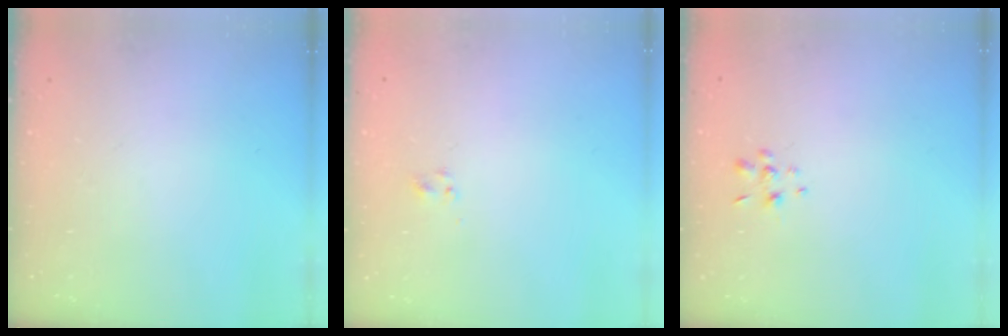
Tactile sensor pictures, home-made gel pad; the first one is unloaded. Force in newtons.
{"total": 1.3, "press": 1.1, "slide": 0.8}
{"total": 1.3, "press": 1.2, "slide": 0.5}